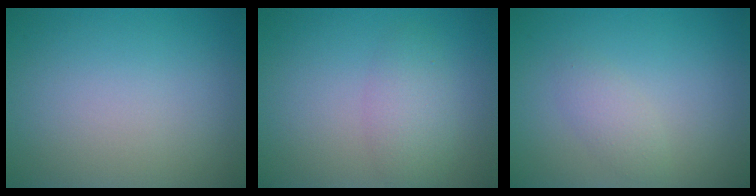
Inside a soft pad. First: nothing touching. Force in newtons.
{"total": 2.6, "press": 2.6, "slide": 0.2}
{"total": 1.6, "press": 1.6, "slide": 0.1}